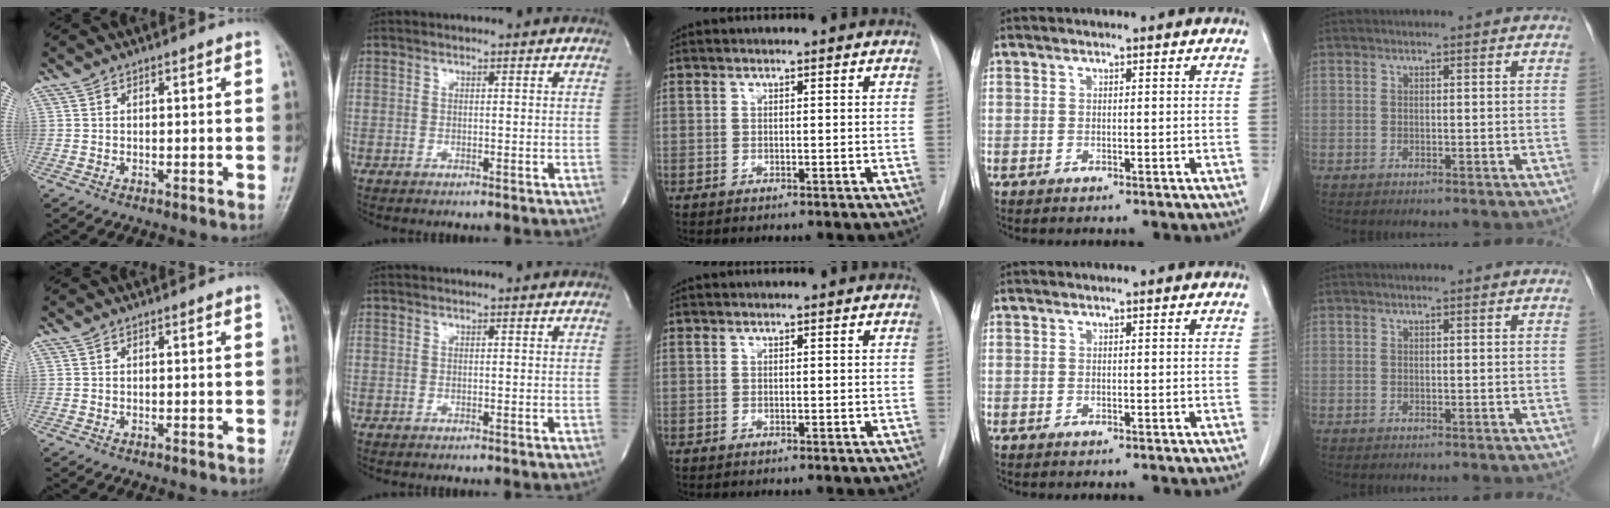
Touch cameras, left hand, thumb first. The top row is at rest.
{}